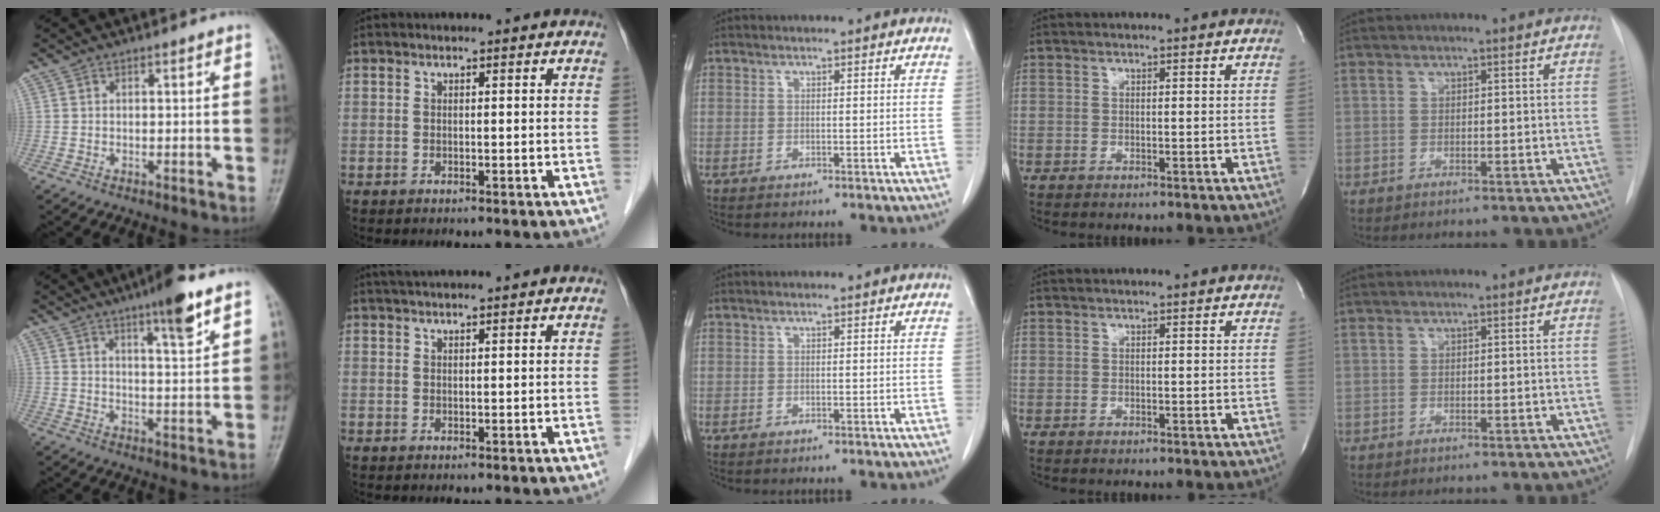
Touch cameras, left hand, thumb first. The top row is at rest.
{"thumb": {"total": 8.8, "force": [5.6, 1.2, 6.6], "torque": [-0.094, -0.030, 0.084]}, "index": {"total": 5.6, "force": [5.0, -0.2, 2.4], "torque": [-0.034, 0.035, 0.076]}}